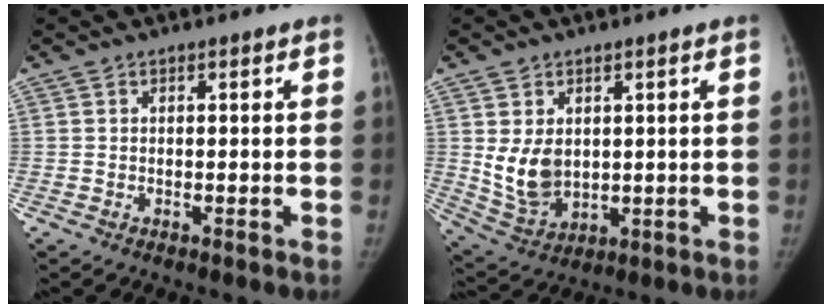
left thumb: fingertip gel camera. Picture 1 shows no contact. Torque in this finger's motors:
{"motor_torque": [0.84, 1.11, 0.04, -0.14, 0.36]}